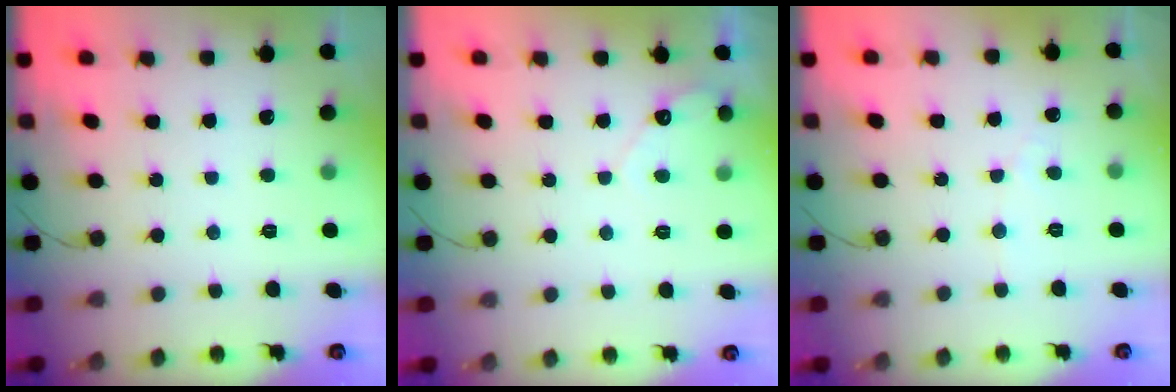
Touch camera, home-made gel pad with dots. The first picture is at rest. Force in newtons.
{"total": 3.5, "press": 3.5, "slide": 0.2}
{"total": 2.4, "press": 2.4, "slide": 0.2}